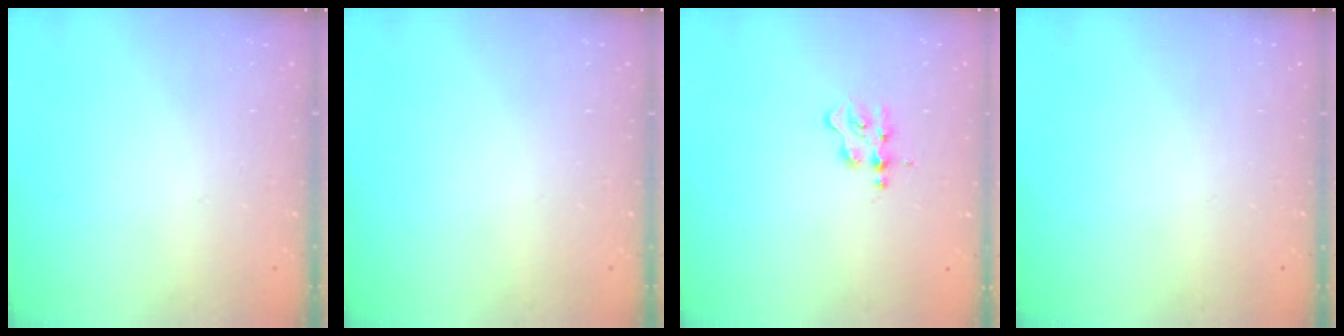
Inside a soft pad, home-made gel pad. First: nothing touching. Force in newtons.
{"total": 0.0}
{"total": 2.4, "press": 2.4, "slide": 0.3}
{"total": 0.0}